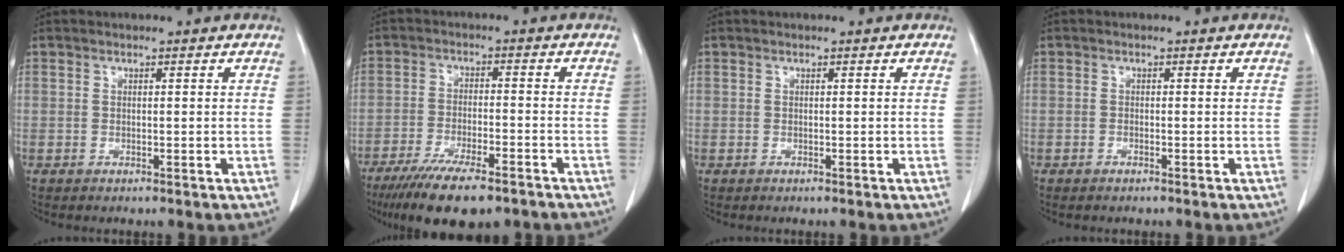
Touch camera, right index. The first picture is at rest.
{"total": 12.3, "force": [-9.0, 2.8, 7.8], "torque": [-0.125, -0.022, -0.144]}
{"total": 0.0}
{"total": 0.0}